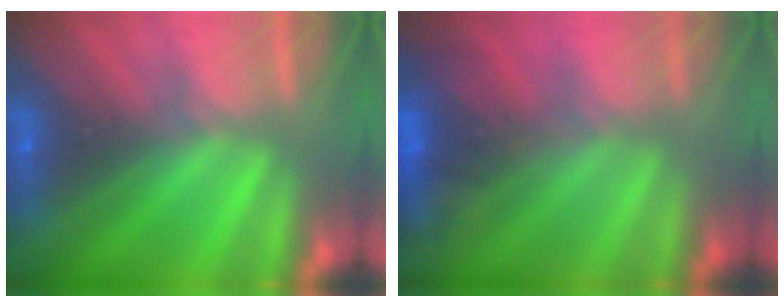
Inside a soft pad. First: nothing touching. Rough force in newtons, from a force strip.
{"total": 4.9}